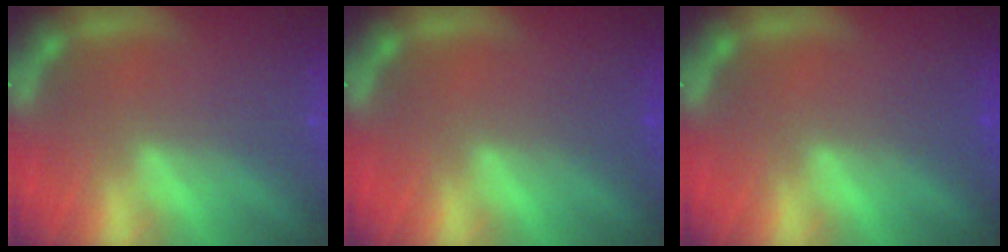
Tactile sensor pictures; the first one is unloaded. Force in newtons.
{"total": 0.9}
{"total": 0.9}